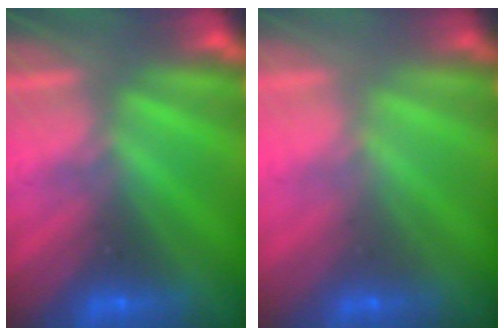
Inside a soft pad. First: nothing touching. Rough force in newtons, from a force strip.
{"total": 2.0}